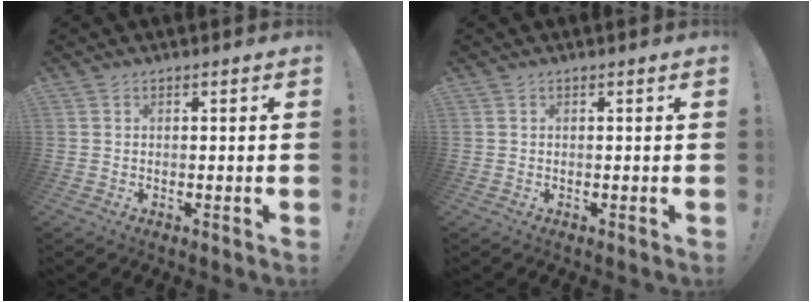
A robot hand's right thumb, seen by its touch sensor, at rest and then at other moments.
{"total": 0.0}